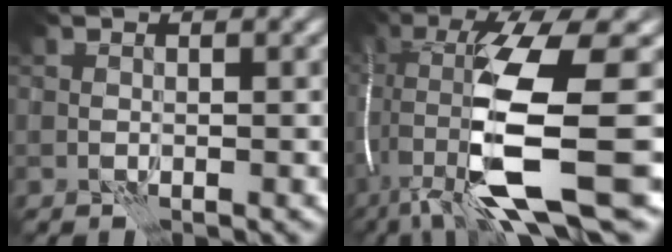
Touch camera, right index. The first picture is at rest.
{"total": 13.6, "force": [-3.7, 2.9, 12.7], "torque": [-0.255, -0.016, -0.055]}